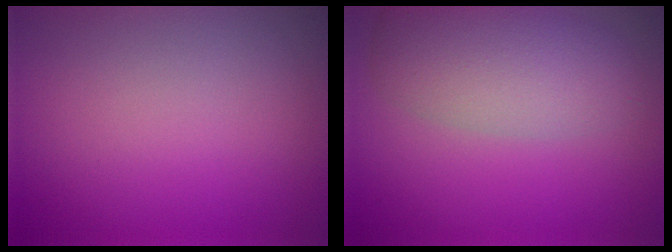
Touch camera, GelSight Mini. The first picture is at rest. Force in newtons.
{"total": 5.7, "press": 5.7, "slide": 0.2}